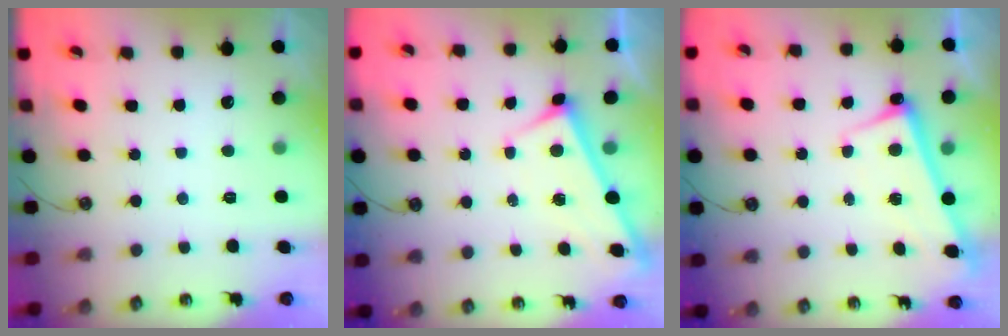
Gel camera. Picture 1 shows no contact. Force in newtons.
{"total": 3.1, "press": 3.1, "slide": 0.2}
{"total": 2.7, "press": 2.6, "slide": 0.4}